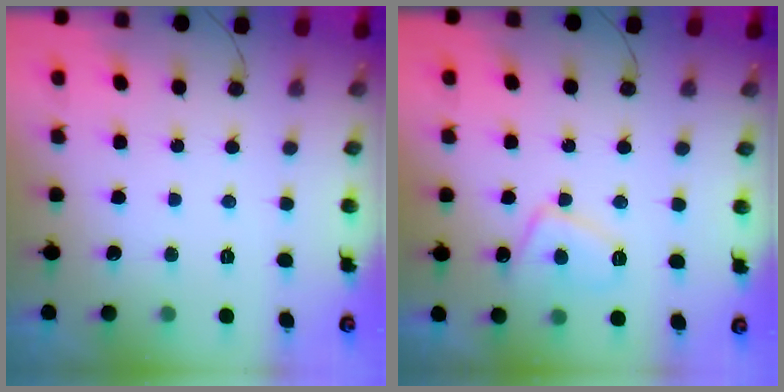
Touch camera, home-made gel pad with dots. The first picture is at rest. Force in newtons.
{"total": 8.1, "press": 8.0, "slide": 1.1}